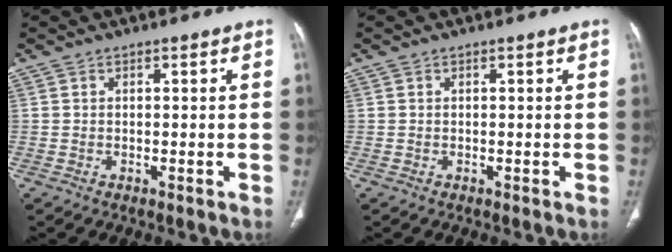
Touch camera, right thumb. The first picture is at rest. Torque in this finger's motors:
{"motor_torque": [-0.12, 0.26, -0.47, 0.37, 0.00]}